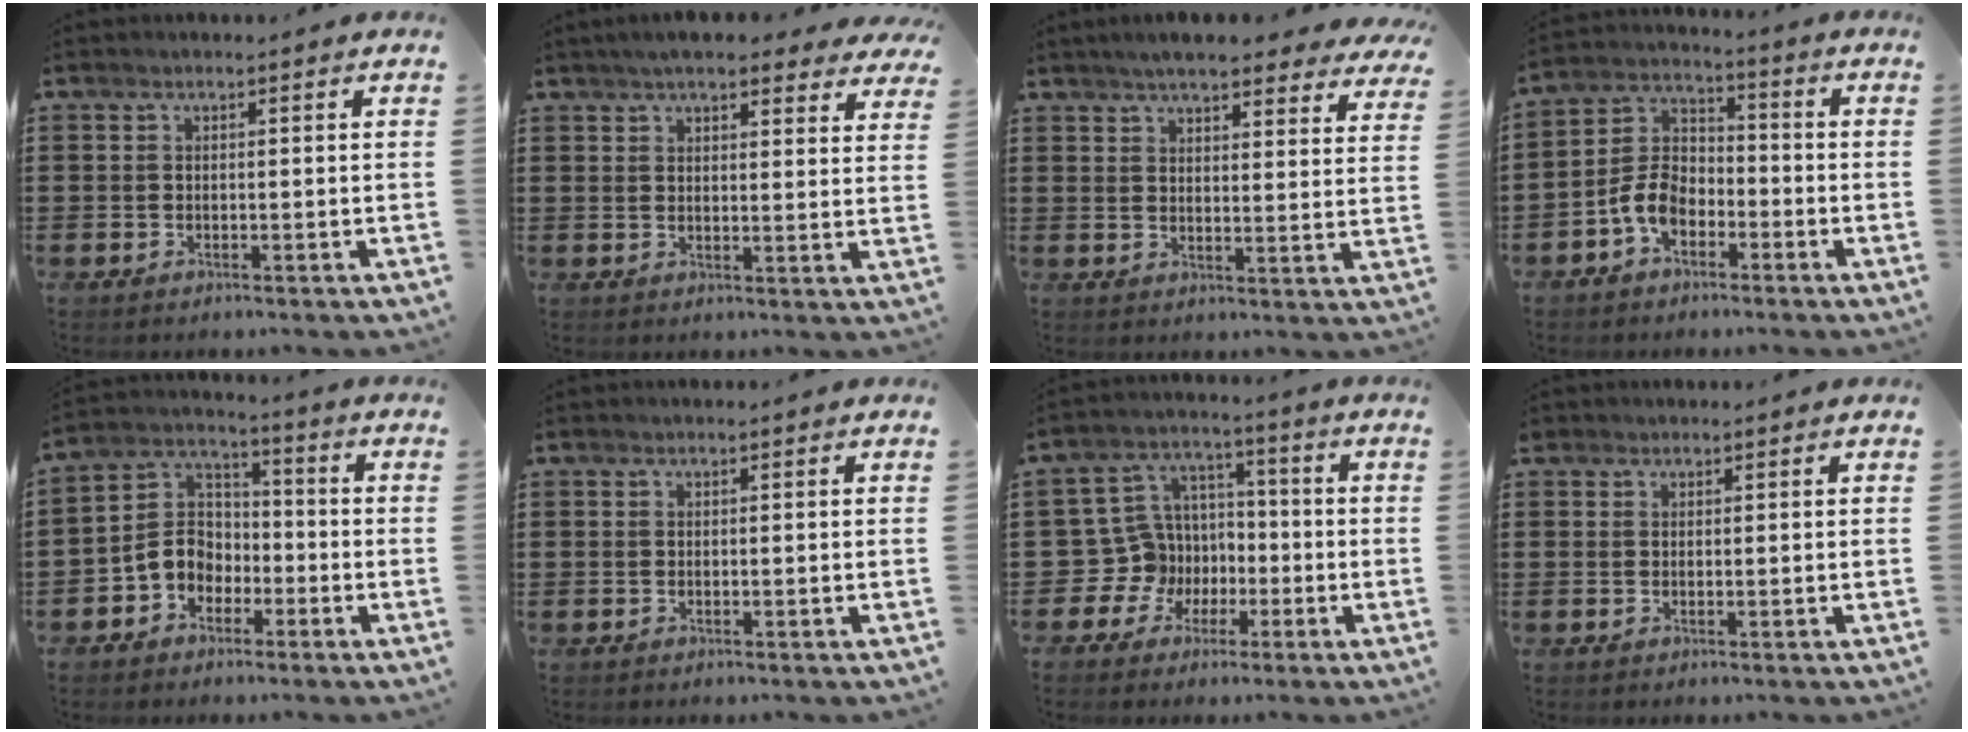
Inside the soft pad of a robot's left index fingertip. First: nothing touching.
{"total": 5.7, "force": [4.9, 1.1, 2.6], "torque": [-0.058, -0.007, 0.089]}
{"total": 5.7, "force": [5.2, 0.4, 2.2], "torque": [-0.053, -0.016, 0.092]}
{"total": 6.8, "force": [-3.7, 4.2, 3.9], "torque": [-0.107, 0.009, -0.080]}
{"total": 6.1, "force": [-2.8, 5.0, 2.3], "torque": [-0.074, 0.007, -0.062]}
{"total": 0.0}
{"total": 9.0, "force": [-2.4, 8.5, 1.6], "torque": [-0.092, 0.007, -0.046]}
{"total": 0.6, "force": [0.3, 0.4, 0.1], "torque": [-0.004, 0.003, 0.006]}